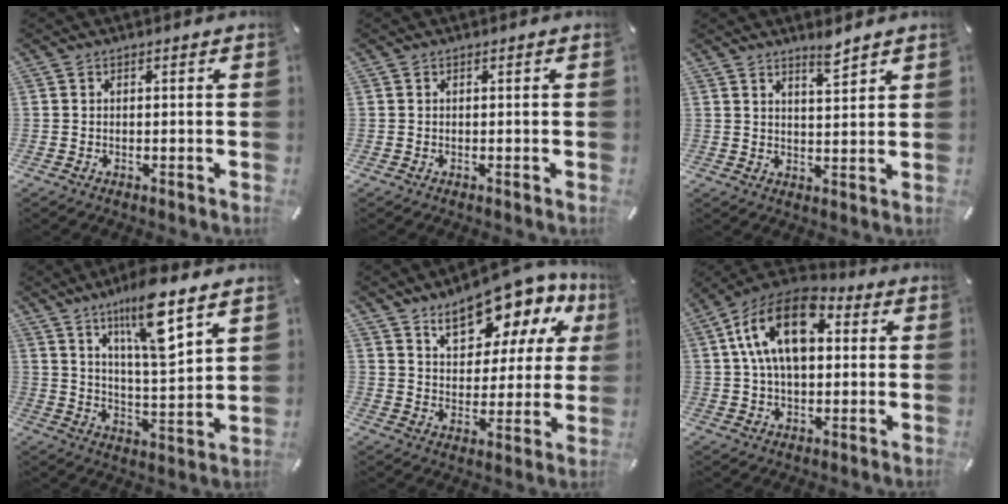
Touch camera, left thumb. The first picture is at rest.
{"total": 0.0}
{"total": 4.5, "force": [4.0, 0.6, 2.0], "torque": [-0.032, -0.029, 0.069]}
{"total": 14.5, "force": [9.5, 3.3, 10.5], "torque": [-0.176, -0.050, 0.155]}
{"total": 14.6, "force": [11.1, 6.9, 6.6], "torque": [-0.107, -0.075, 0.195]}
{"total": 16.8, "force": [5.1, 10.4, 12.1], "torque": [-0.245, -0.003, 0.087]}